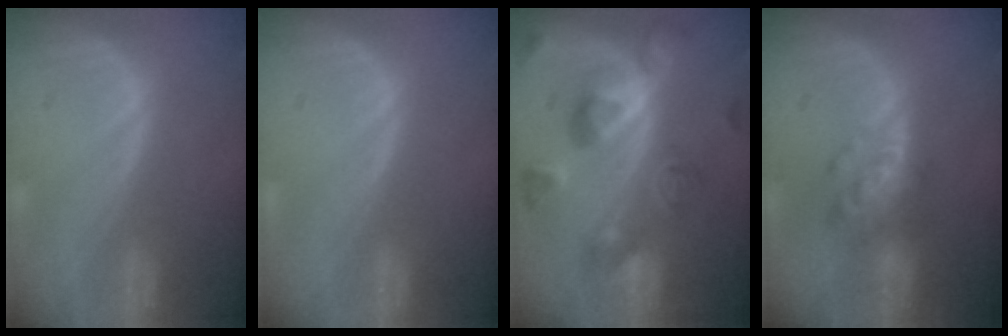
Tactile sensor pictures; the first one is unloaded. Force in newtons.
{"total": 0.0}
{"total": 10.2, "press": 10.2, "slide": 0.8}
{"total": 5.7, "press": 5.1, "slide": 2.6}